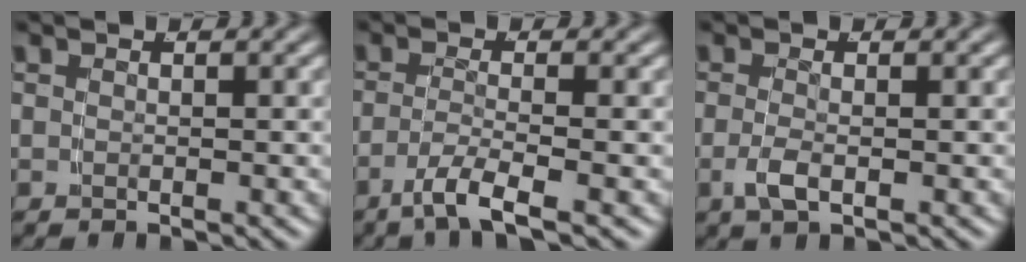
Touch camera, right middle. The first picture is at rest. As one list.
[{"total": 3.4, "force": [-2.1, 0.0, 2.6], "torque": [-0.052, -0.013, -0.032]}, {"total": 1.9, "force": [-0.9, 0.3, 1.6], "torque": [-0.039, -0.007, -0.014]}]